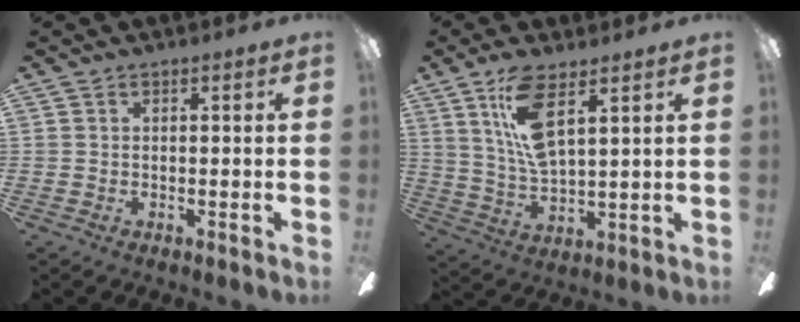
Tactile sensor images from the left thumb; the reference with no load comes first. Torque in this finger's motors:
{"motor_torque": [0.49, 0.02, 0.15, -0.29, 0.14]}